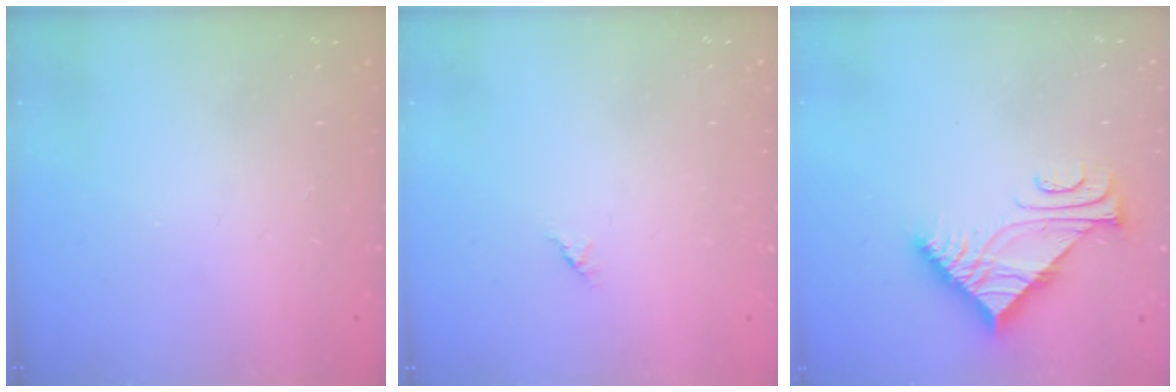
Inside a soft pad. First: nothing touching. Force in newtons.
{"total": 1.2, "press": 1.2, "slide": 0.3}
{"total": 7.3, "press": 7.3, "slide": 0.6}